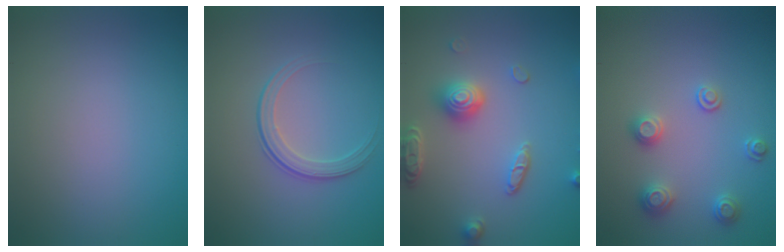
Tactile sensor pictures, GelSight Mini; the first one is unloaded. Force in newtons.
{"total": 2.1, "press": 1.5, "slide": 1.5}
{"total": 4.2, "press": 3.5, "slide": 2.3}
{"total": 2.4, "press": 2.4, "slide": 0.4}